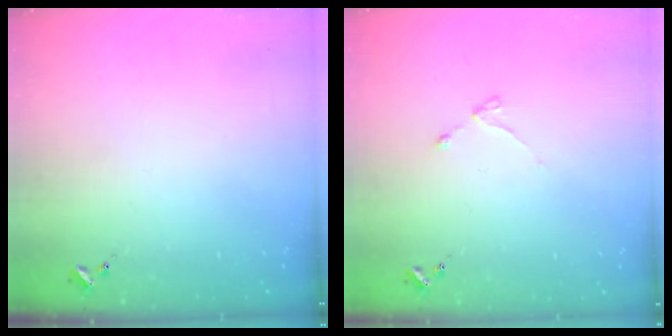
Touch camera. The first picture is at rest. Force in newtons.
{"total": 3.1, "press": 3.0, "slide": 0.4}